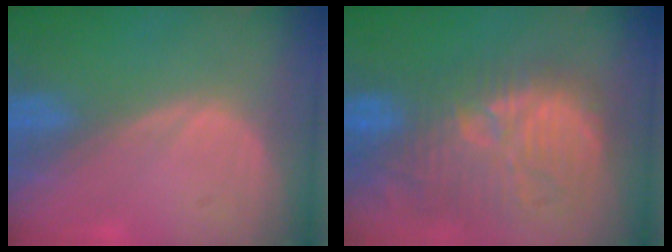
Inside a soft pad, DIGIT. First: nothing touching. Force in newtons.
{"total": 12.6, "press": 12.0, "slide": 4.1}